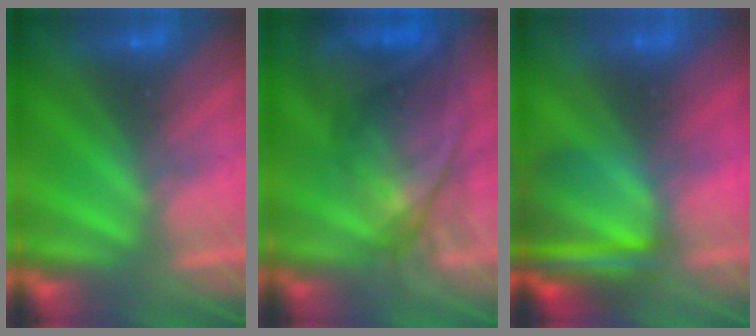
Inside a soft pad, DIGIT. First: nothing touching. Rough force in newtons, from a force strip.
{"total": 8.8}
{"total": 7.3}